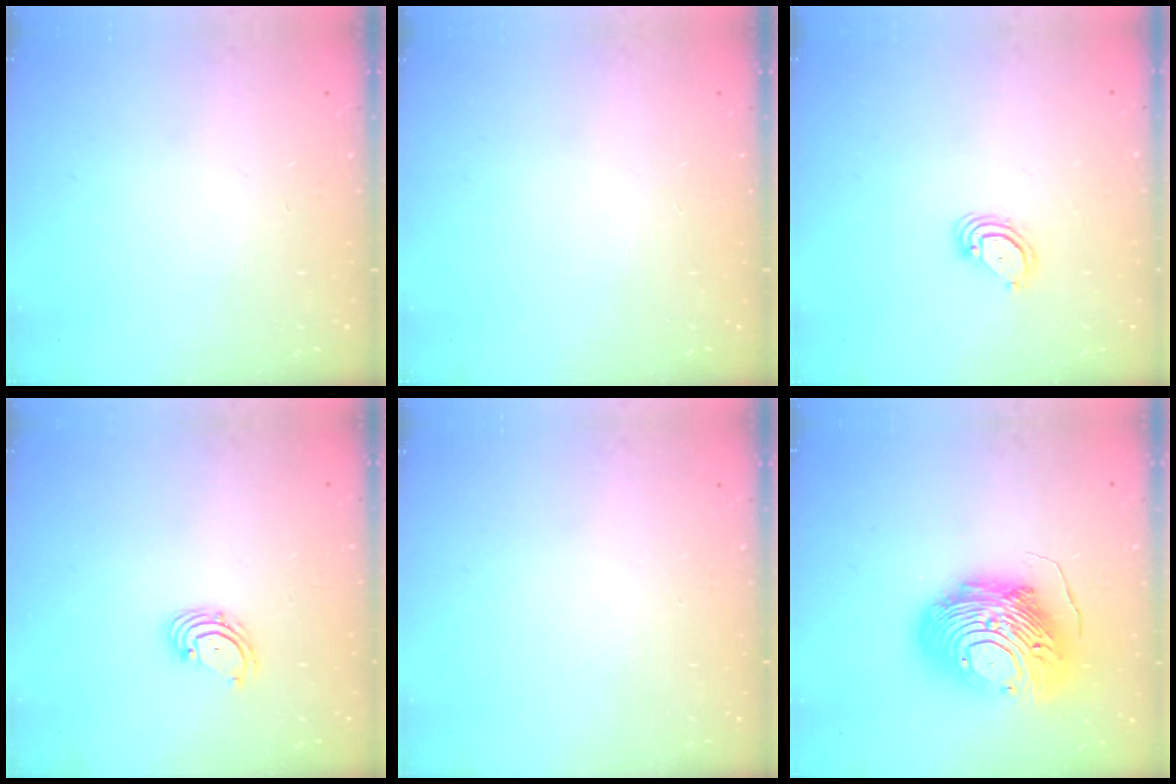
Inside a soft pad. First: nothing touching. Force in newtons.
{"total": 0.0}
{"total": 3.5, "press": 3.5, "slide": 0.3}
{"total": 2.7, "press": 2.7, "slide": 0.6}
{"total": 0.0}
{"total": 19.8, "press": 19.7, "slide": 1.9}